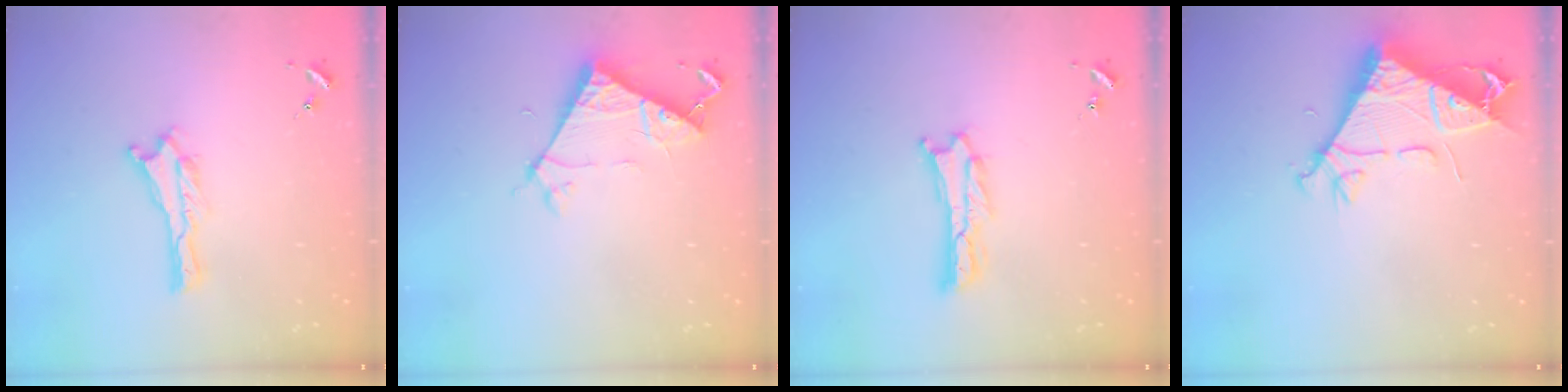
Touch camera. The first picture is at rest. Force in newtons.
{"total": 6.4, "press": 6.4, "slide": 0.3}
{"total": 1.8, "press": 1.8, "slide": 0.2}
{"total": 8.4, "press": 8.3, "slide": 0.7}